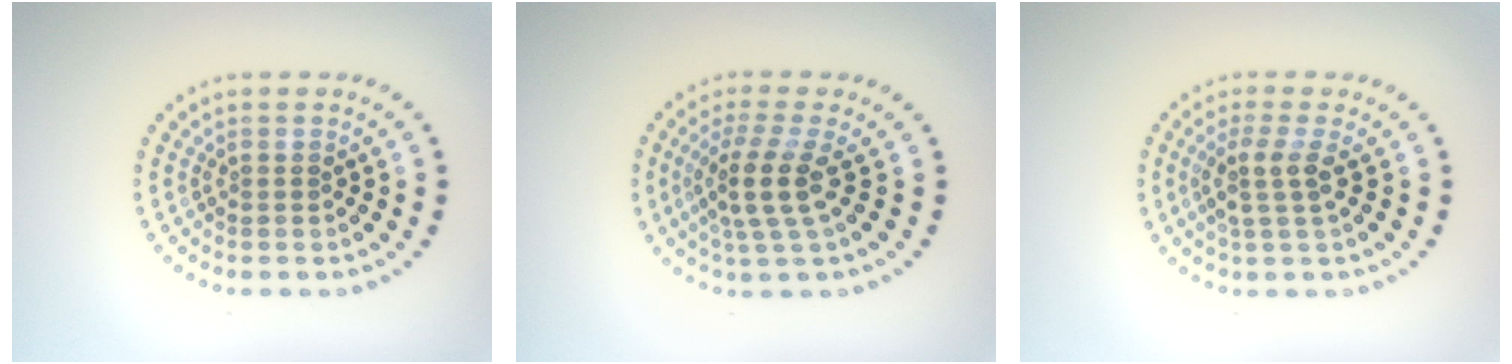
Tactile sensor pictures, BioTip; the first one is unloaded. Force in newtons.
{"total": 3.7, "press": 2.7, "slide": 2.5}
{"total": 2.5, "press": 2.0, "slide": 1.6}